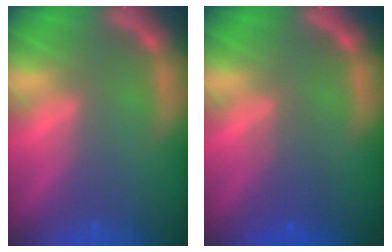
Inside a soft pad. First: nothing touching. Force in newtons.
{"total": 2.5}